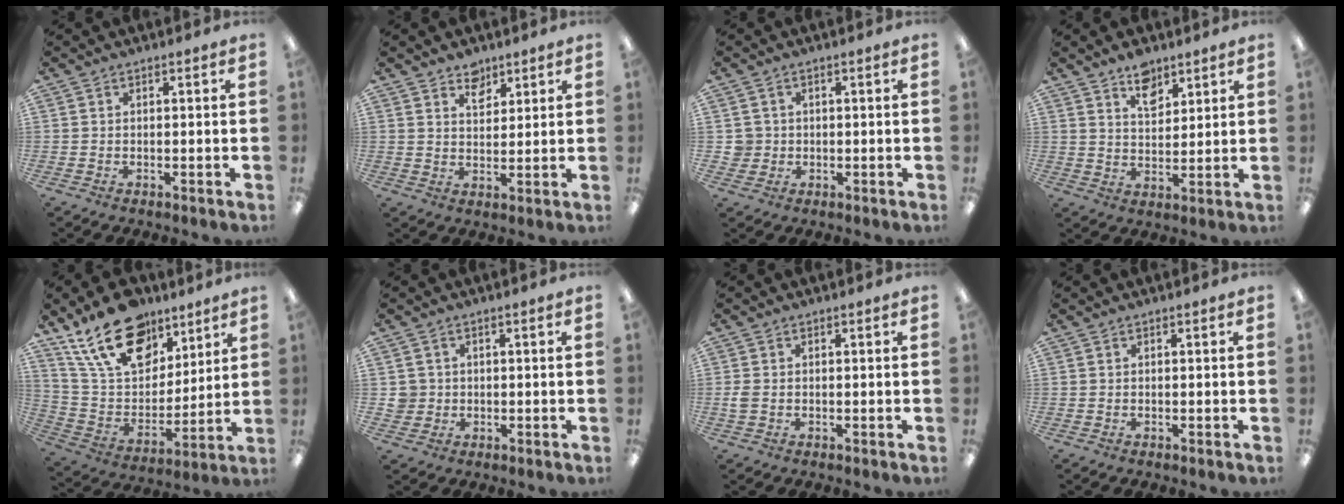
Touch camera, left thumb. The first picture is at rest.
{"total": 5.0, "force": [4.0, 2.8, 1.4], "torque": [-0.007, -0.023, 0.069]}
{"total": 3.0, "force": [0.3, 3.0, 0.0], "torque": [-0.009, 0.006, 0.005]}
{"total": 7.2, "force": [5.3, 3.9, 3.0], "torque": [-0.035, -0.028, 0.091]}
{"total": 20.7, "force": [13.7, 11.8, 10.2], "torque": [-0.189, -0.064, 0.251]}
{"total": 3.3, "force": [0.3, 3.2, 0.2], "torque": [-0.004, 0.003, 0.003]}
{"total": 2.0, "force": [-0.1, 1.3, 1.5], "torque": [-0.035, 0.002, -0.004]}
{"total": 0.0}